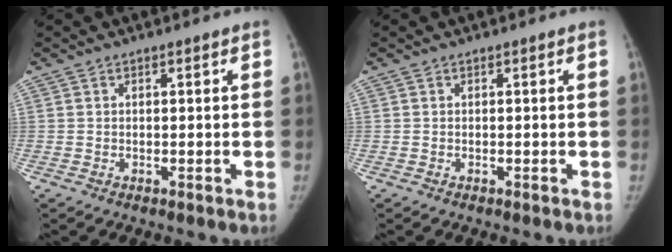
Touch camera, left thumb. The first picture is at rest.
{"total": 0.0}